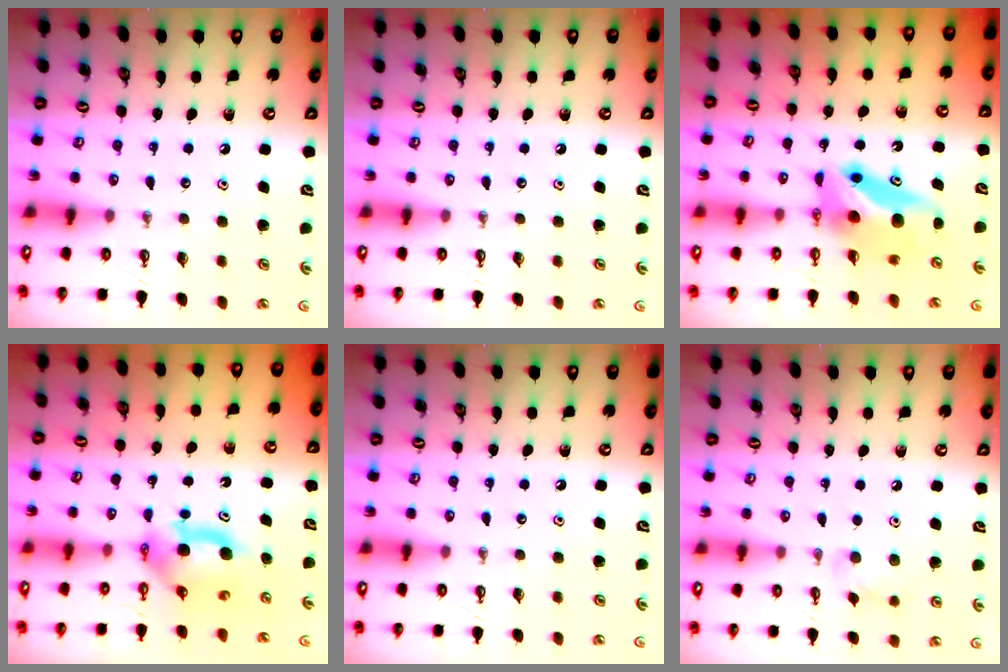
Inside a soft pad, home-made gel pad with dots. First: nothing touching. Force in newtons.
{"total": 0.0}
{"total": 7.8, "press": 7.7, "slide": 0.6}
{"total": 5.5, "press": 5.1, "slide": 2.0}
{"total": 0.0}
{"total": 7.6, "press": 7.5, "slide": 1.0}